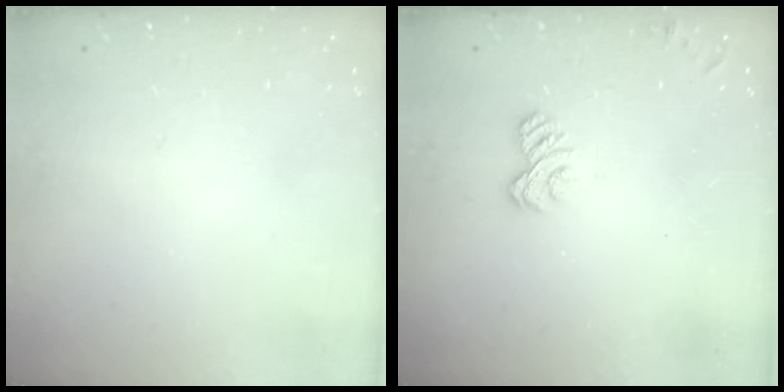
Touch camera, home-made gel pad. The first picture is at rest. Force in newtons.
{"total": 3.4, "press": 3.2, "slide": 1.1}